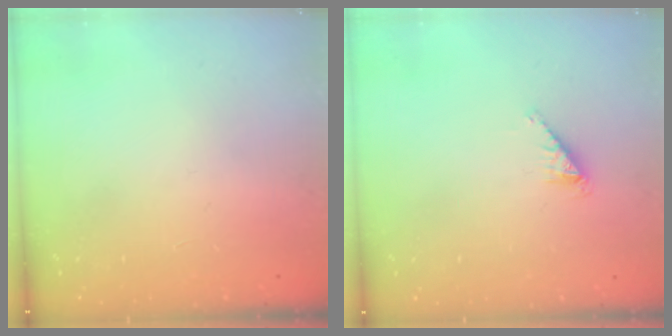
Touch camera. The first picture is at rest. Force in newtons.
{"total": 1.5, "press": 1.4, "slide": 0.1}